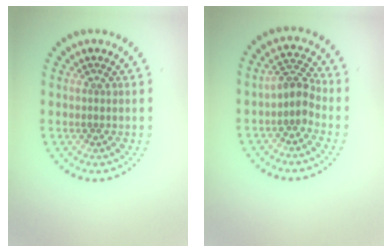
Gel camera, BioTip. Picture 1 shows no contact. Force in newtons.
{"total": 2.5, "press": 2.0, "slide": 1.4}